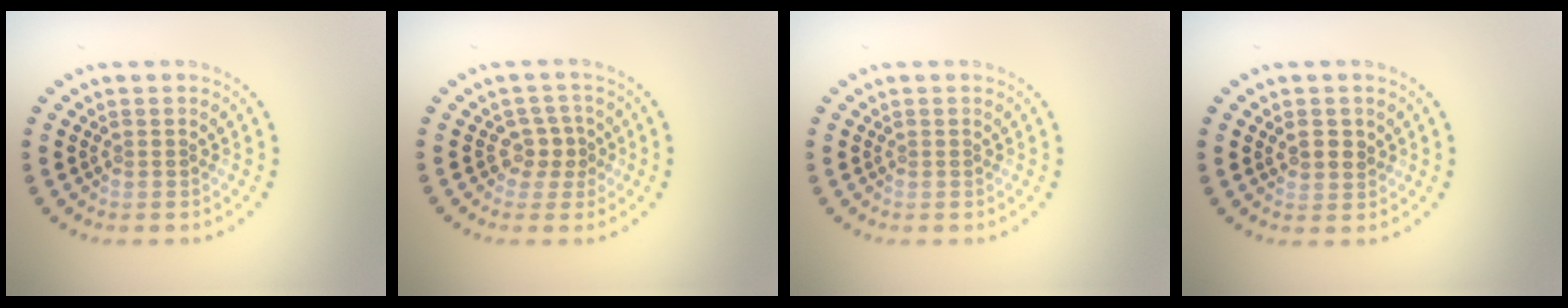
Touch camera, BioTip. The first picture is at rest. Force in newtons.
{"total": 1.7, "press": 1.5, "slide": 0.9}
{"total": 0.0}
{"total": 1.3, "press": 1.2, "slide": 0.5}